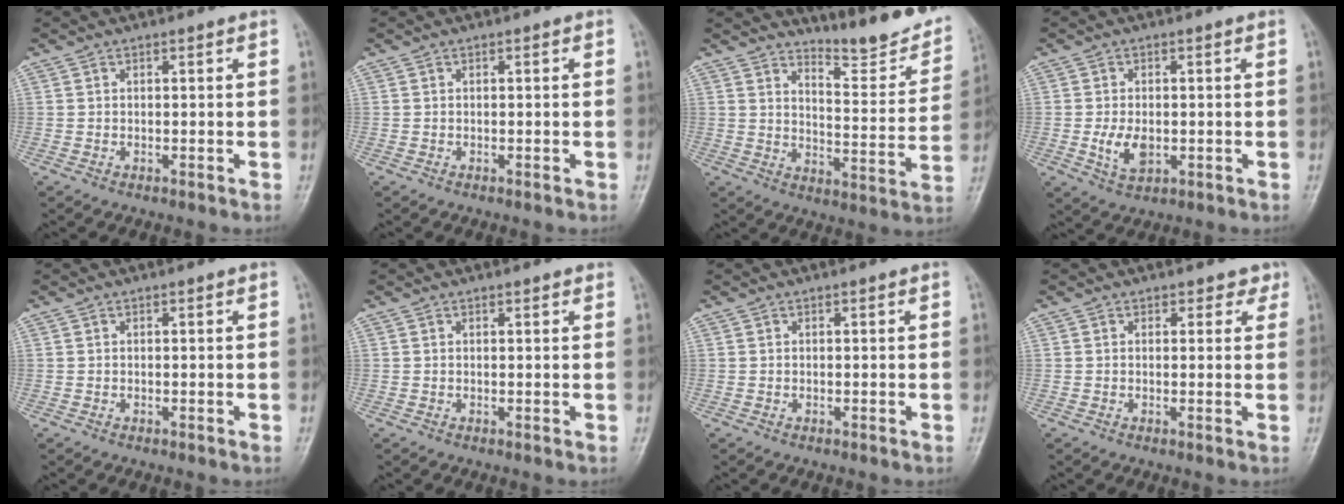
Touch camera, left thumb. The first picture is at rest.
{"total": 0.0}
{"total": 12.8, "force": [11.1, 2.8, 5.8], "torque": [-0.058, -0.085, 0.151]}
{"total": 4.9, "force": [-0.6, 2.9, 4.0], "torque": [-0.073, -0.007, -0.004]}
{"total": 0.0}
{"total": 0.9, "force": [0.8, 0.2, 0.3], "torque": [-0.004, -0.002, 0.010]}
{"total": 0.0}
{"total": 2.0, "force": [1.4, 1.4, 0.4], "torque": [0.022, -0.005, 0.011]}